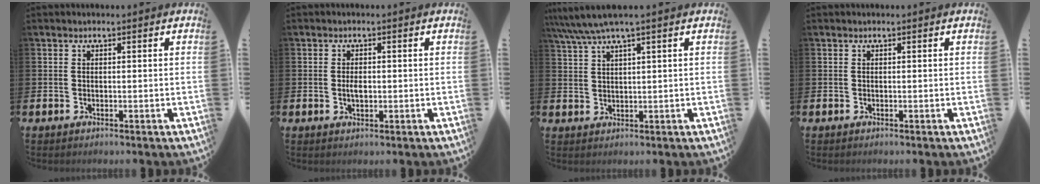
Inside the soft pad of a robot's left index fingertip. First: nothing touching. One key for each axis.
{"total": 1.7, "fx": -0.1, "fy": 0.9, "fz": 1.4, "tx": -0.024, "ty": 0.003, "tz": -0.005}
{"total": 4.6, "fx": 3.5, "fy": 0.0, "fz": 3.0, "tx": -0.070, "ty": -0.002, "tz": 0.064}
{"total": 0.0}